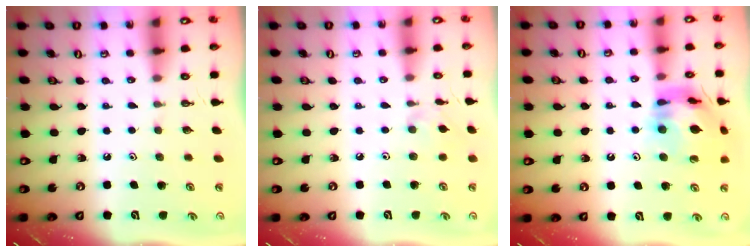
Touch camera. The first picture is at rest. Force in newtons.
{"total": 1.9, "press": 1.9, "slide": 0.5}
{"total": 15.3, "press": 15.2, "slide": 1.5}